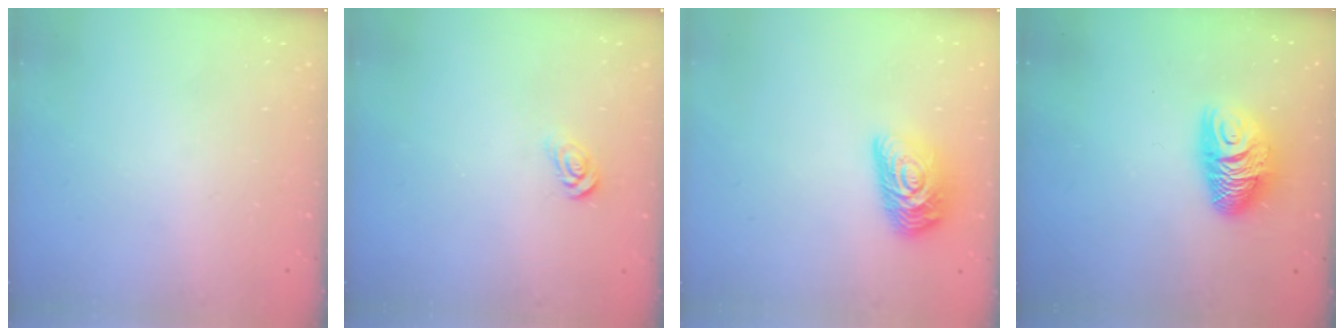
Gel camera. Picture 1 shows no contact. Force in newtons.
{"total": 4.3, "press": 4.3, "slide": 0.4}
{"total": 11.6, "press": 11.5, "slide": 1.0}
{"total": 9.9, "press": 9.9, "slide": 0.3}